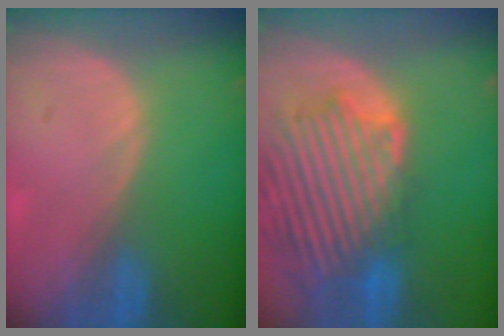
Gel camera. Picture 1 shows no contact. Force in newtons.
{"total": 14.0, "press": 11.9, "slide": 7.4}